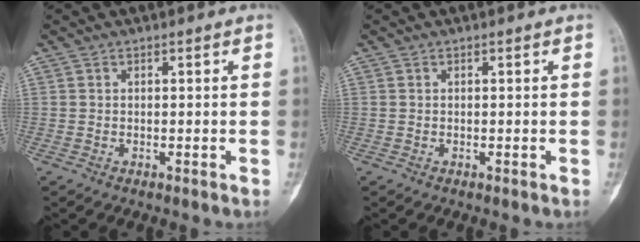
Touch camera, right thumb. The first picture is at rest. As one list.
[{"total": 0.0}]